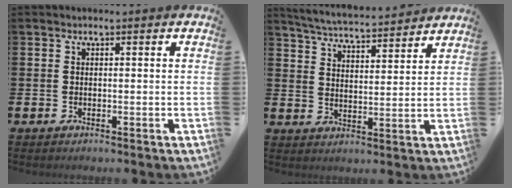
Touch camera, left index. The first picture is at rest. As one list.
[{"total": 5.1, "force": [5.1, 0.2, 0.6], "torque": [-0.038, -0.040, 0.089]}]